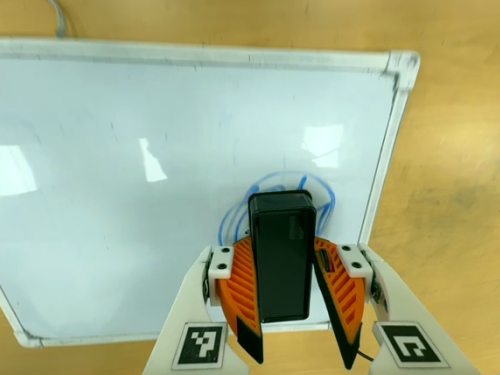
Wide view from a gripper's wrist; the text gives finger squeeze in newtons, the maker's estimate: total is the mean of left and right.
{"total": 9.2, "left": 10.2, "right": 8.3}